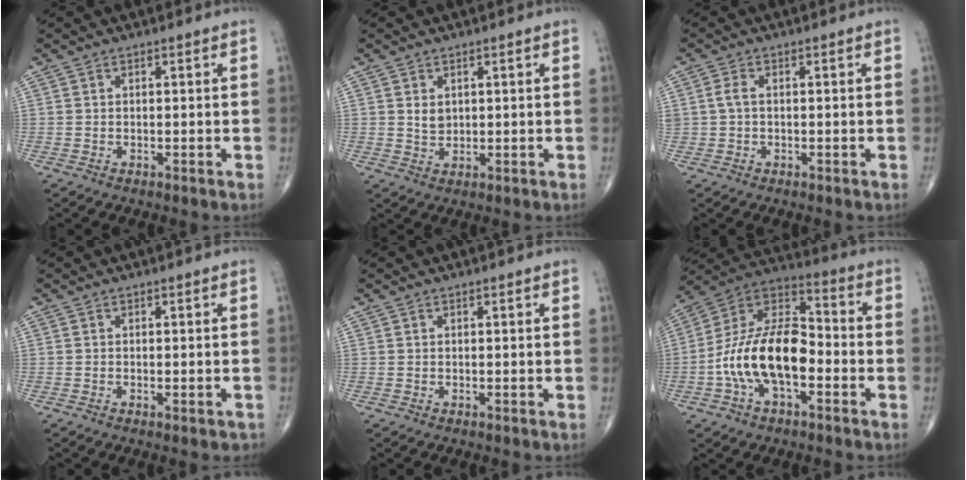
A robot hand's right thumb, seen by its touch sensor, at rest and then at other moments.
{"total": 2.3, "force": [0.7, 1.7, 1.4], "torque": [-0.017, -0.008, 0.018]}
{"total": 2.1, "force": [0.2, 1.3, 1.6], "torque": [-0.036, 0.004, 0.003]}
{"total": 1.2, "force": [-0.7, 0.4, 0.9], "torque": [-0.011, -0.003, -0.007]}
{"total": 0.0}
{"total": 17.7, "force": [-4.2, 9.2, 14.5], "torque": [-0.260, 0.045, -0.082]}